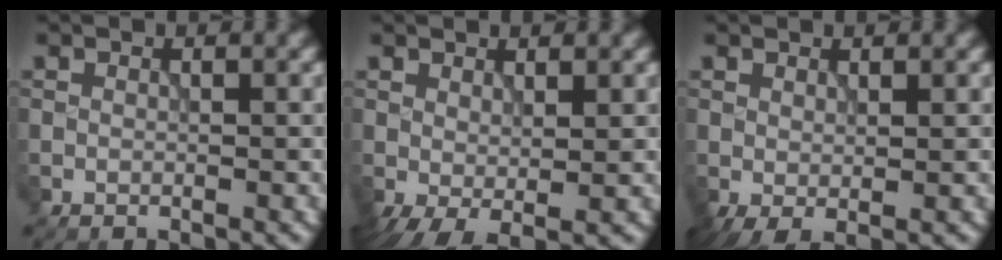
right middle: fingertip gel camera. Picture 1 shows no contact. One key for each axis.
{"total": 2.9, "fx": -0.3, "fy": 1.1, "fz": 2.6, "tx": -0.054, "ty": -0.004, "tz": -0.003}
{"total": 1.3, "fx": 0.2, "fy": 0.5, "fz": 1.2, "tx": -0.028, "ty": -0.001, "tz": 0.005}